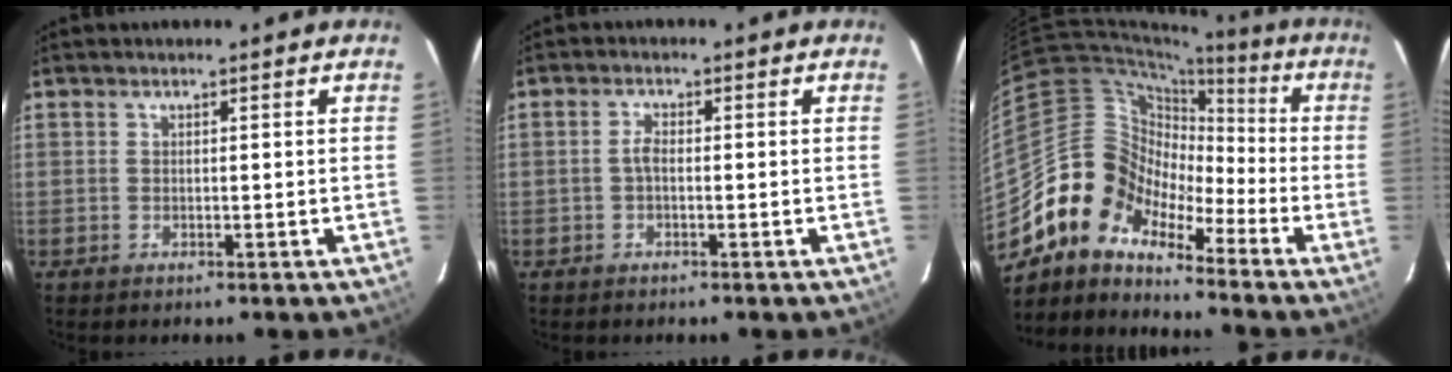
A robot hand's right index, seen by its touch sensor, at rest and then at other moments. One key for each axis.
{"total": 1.6, "fx": -0.4, "fy": 0.7, "fz": 1.4, "tx": -0.029, "ty": 0.006, "tz": -0.010}
{"total": 11.3, "fx": -8.4, "fy": 7.1, "fz": 2.4, "tx": -0.049, "ty": 0.037, "tz": -0.189}